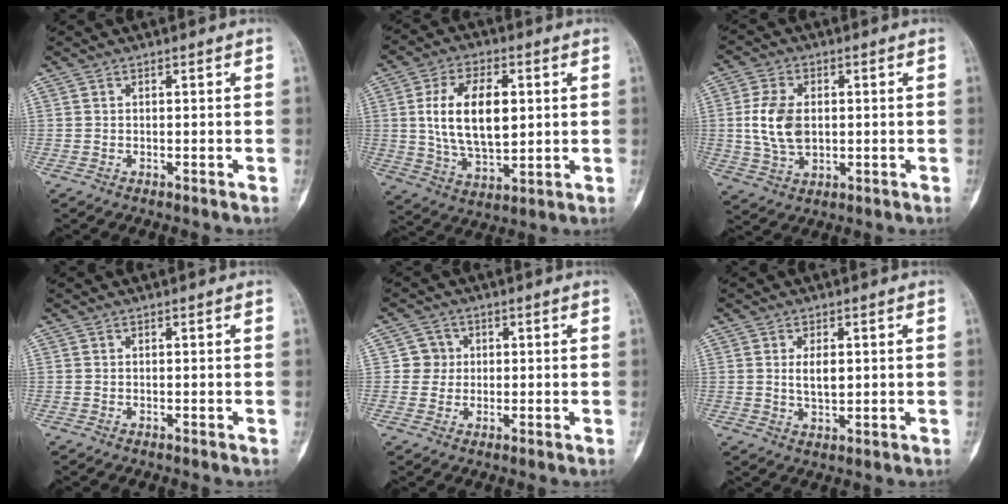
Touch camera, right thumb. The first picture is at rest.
{"total": 15.0, "force": [2.2, 8.2, 12.4], "torque": [-0.203, -0.006, 0.044]}
{"total": 9.6, "force": [0.3, 6.3, 7.3], "torque": [-0.136, 0.001, 0.011]}
{"total": 0.0}
{"total": 3.7, "force": [0.4, 3.7, 0.3], "torque": [0.029, 0.007, 0.001]}
{"total": 4.2, "force": [0.6, 2.2, 3.5], "torque": [-0.054, -0.007, 0.014]}